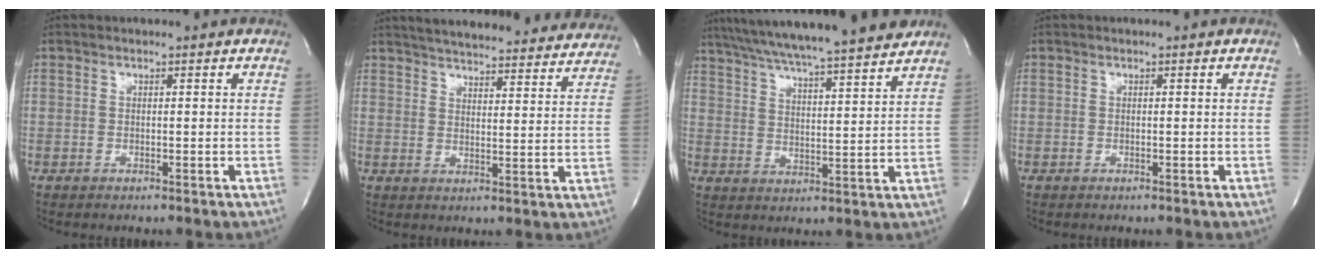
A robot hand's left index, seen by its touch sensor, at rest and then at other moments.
{"total": 27.7, "force": [25.7, 4.9, 9.1], "torque": [-0.145, -0.031, 0.314]}
{"total": 21.5, "force": [19.0, 0.6, 10.1], "torque": [-0.175, 0.010, 0.276]}
{"total": 0.0}